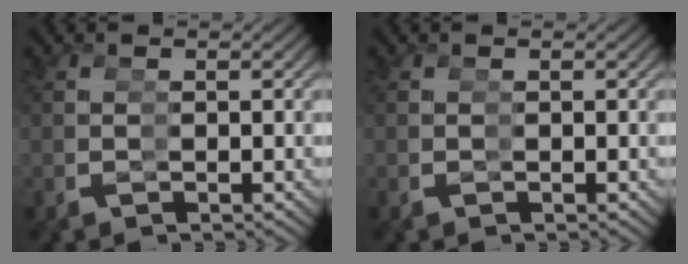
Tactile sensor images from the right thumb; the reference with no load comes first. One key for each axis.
{"total": 0.0}